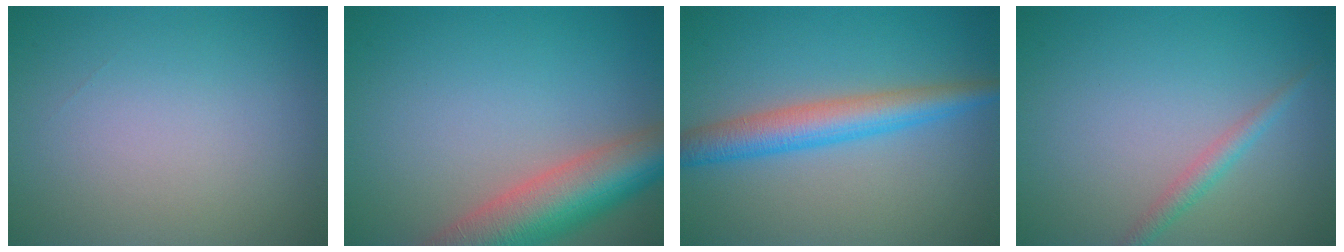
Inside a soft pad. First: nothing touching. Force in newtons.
{"total": 8.9, "press": 8.8, "slide": 0.7}
{"total": 4.5, "press": 4.5, "slide": 0.1}
{"total": 1.6, "press": 1.6, "slide": 0.0}